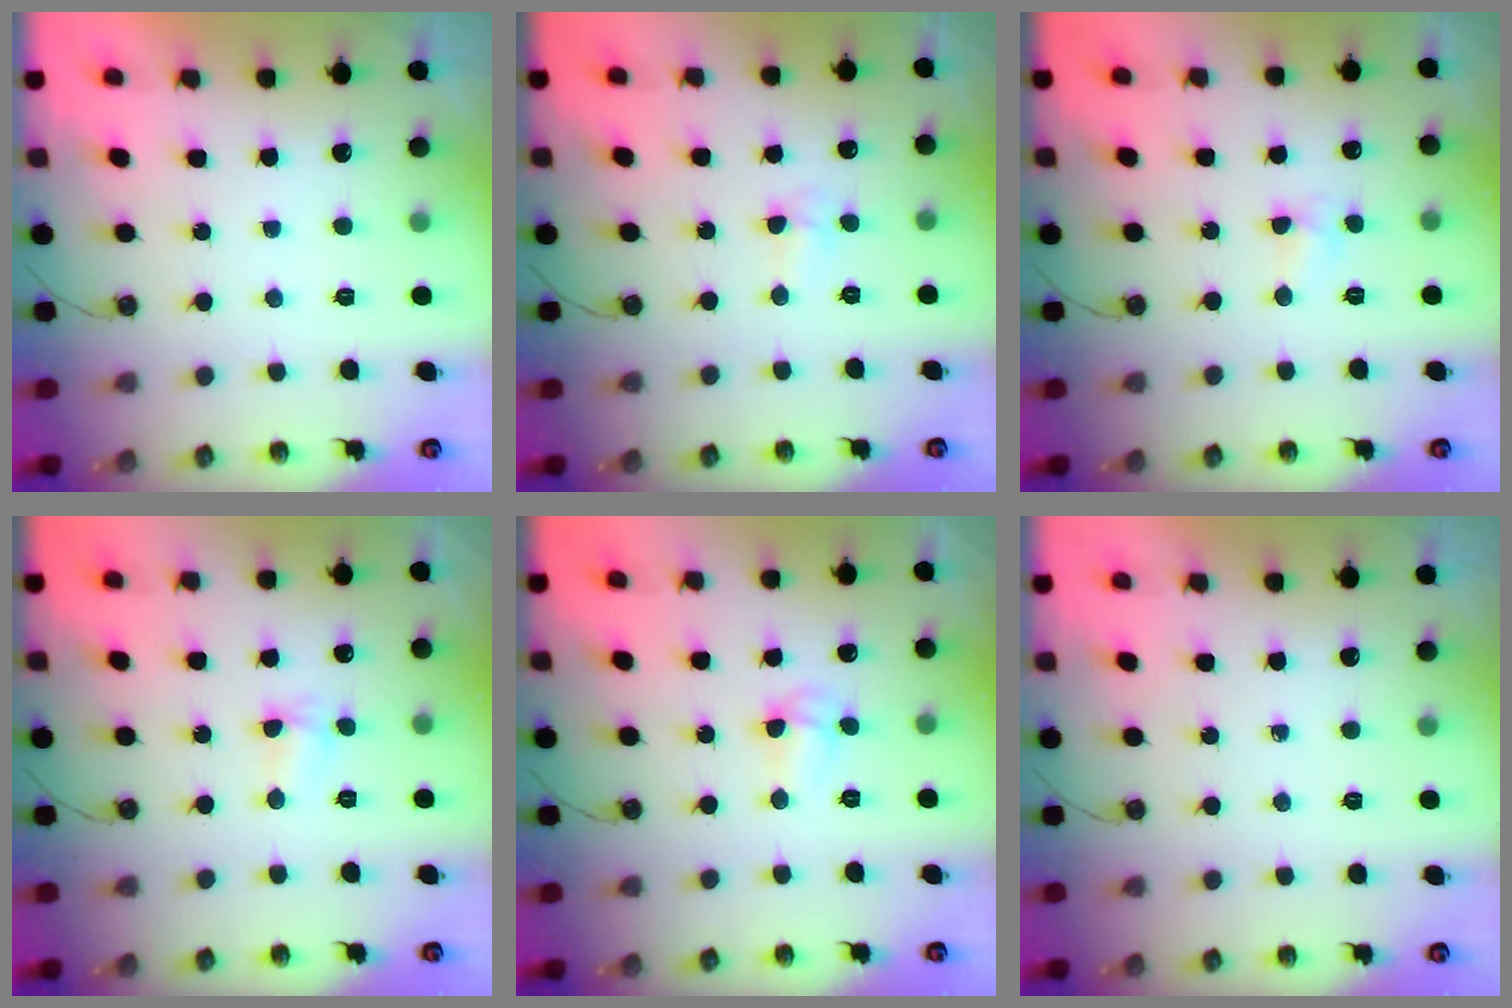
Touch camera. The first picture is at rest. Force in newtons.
{"total": 3.0, "press": 2.9, "slide": 0.7}
{"total": 3.7, "press": 3.6, "slide": 0.6}
{"total": 2.8, "press": 2.6, "slide": 1.0}
{"total": 3.5, "press": 3.4, "slide": 1.0}
{"total": 0.0}